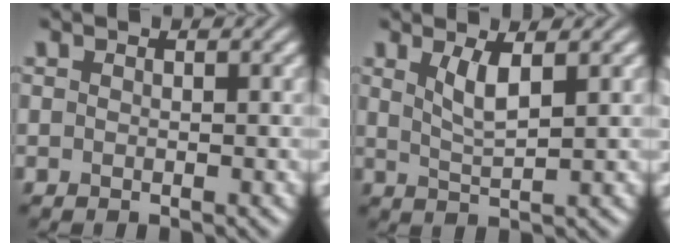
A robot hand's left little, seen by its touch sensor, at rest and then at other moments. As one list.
[{"total": 2.6, "force": [1.2, 0.6, 2.2], "torque": [-0.044, -0.006, 0.027]}]